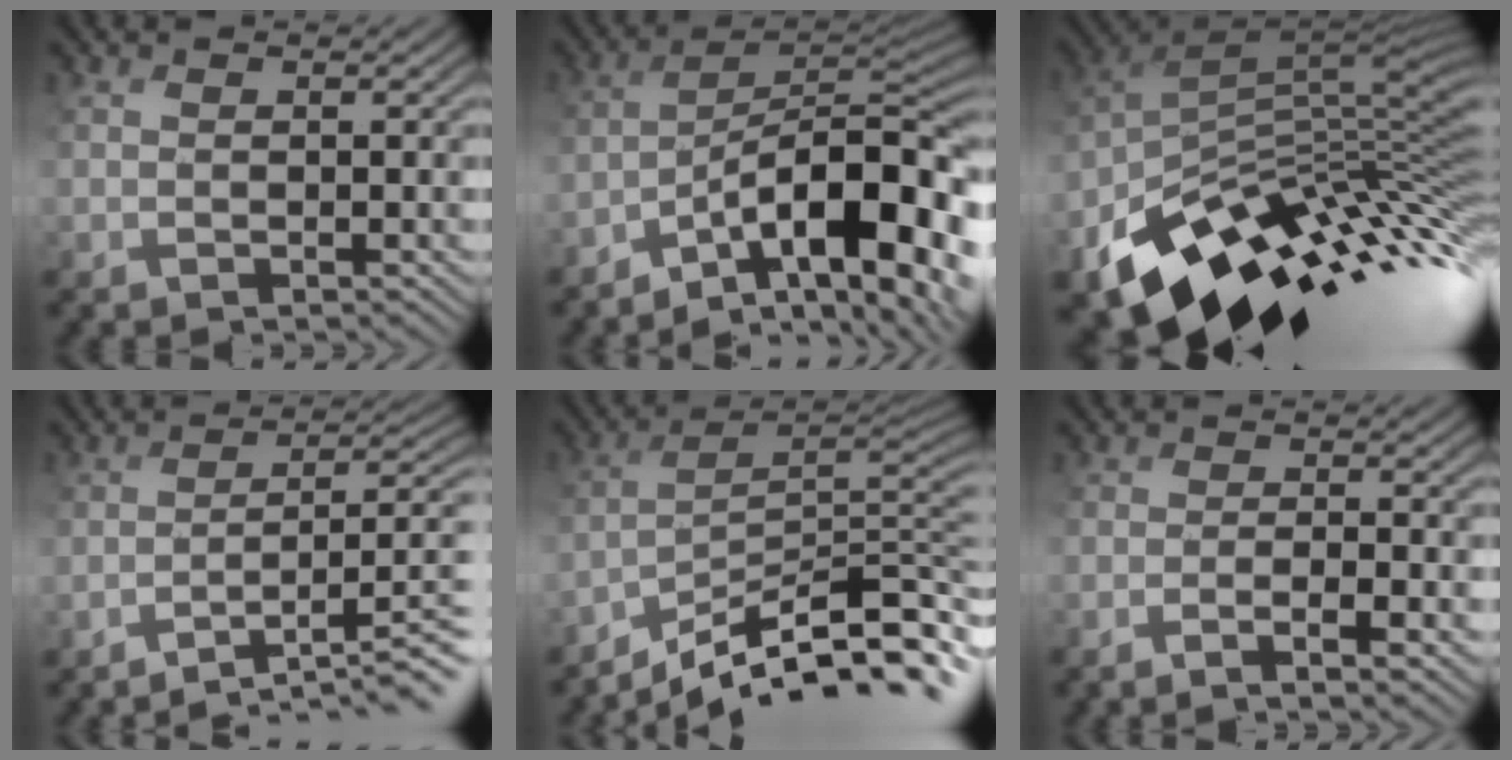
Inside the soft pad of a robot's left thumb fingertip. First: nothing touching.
{"total": 15.6, "force": [-8.6, 5.3, 11.8], "torque": [-0.166, 0.005, -0.134]}
{"total": 15.4, "force": [-7.6, 8.1, 10.6], "torque": [-0.204, -0.024, -0.127]}
{"total": 8.9, "force": [-5.9, 2.0, 6.3], "torque": [-0.085, 0.008, -0.080]}
{"total": 12.5, "force": [-9.9, 2.5, 7.2], "torque": [-0.116, 0.009, -0.156]}
{"total": 4.2, "force": [-3.0, 0.6, 2.9], "torque": [-0.042, 0.011, -0.059]}